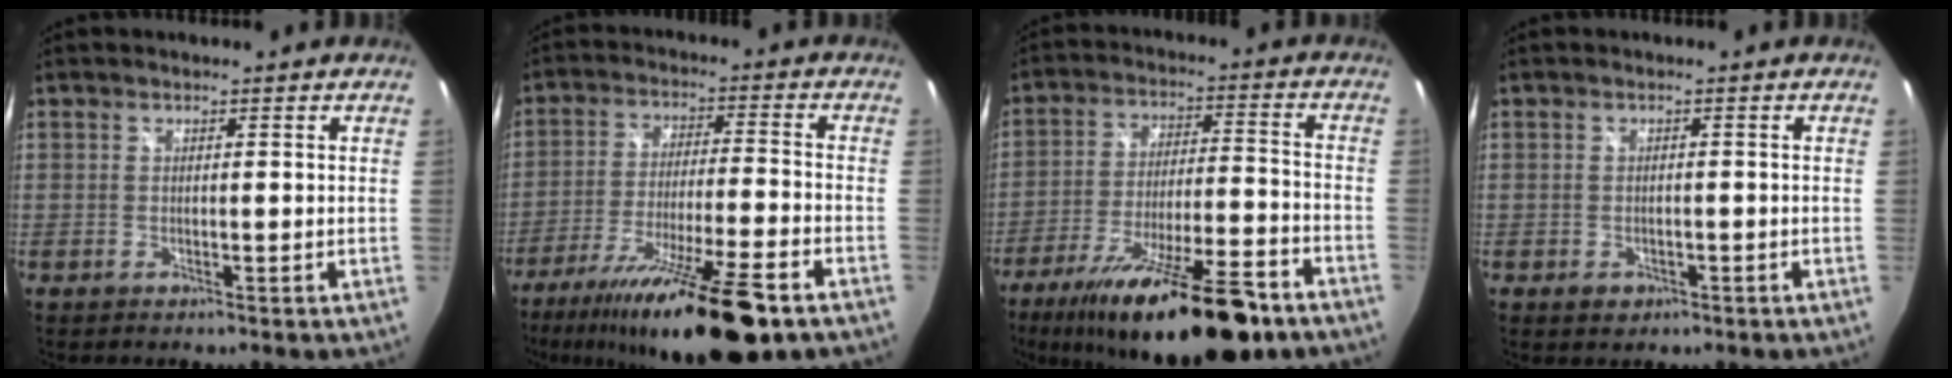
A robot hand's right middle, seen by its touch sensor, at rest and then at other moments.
{"total": 20.8, "force": [-14.6, 2.3, 14.7], "torque": [-0.264, -0.036, -0.236]}
{"total": 23.2, "force": [-16.6, 5.2, 15.4], "torque": [-0.267, -0.039, -0.254]}
{"total": 2.3, "force": [-1.1, 1.7, 1.0], "torque": [-0.019, -0.001, -0.011]}